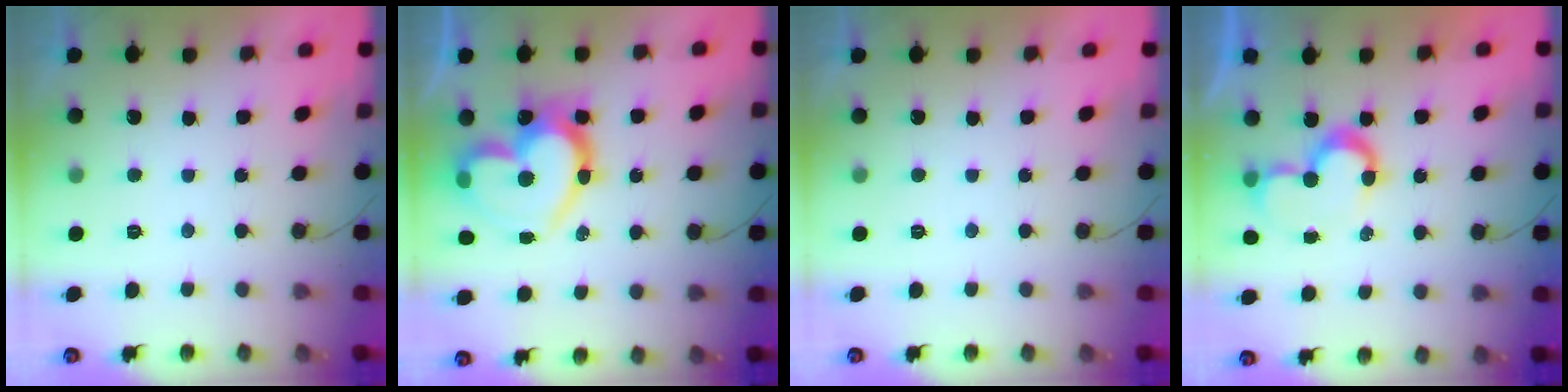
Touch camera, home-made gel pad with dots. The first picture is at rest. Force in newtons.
{"total": 22.7, "press": 22.7, "slide": 1.8}
{"total": 1.8, "press": 1.8, "slide": 0.1}
{"total": 7.8, "press": 7.3, "slide": 2.8}